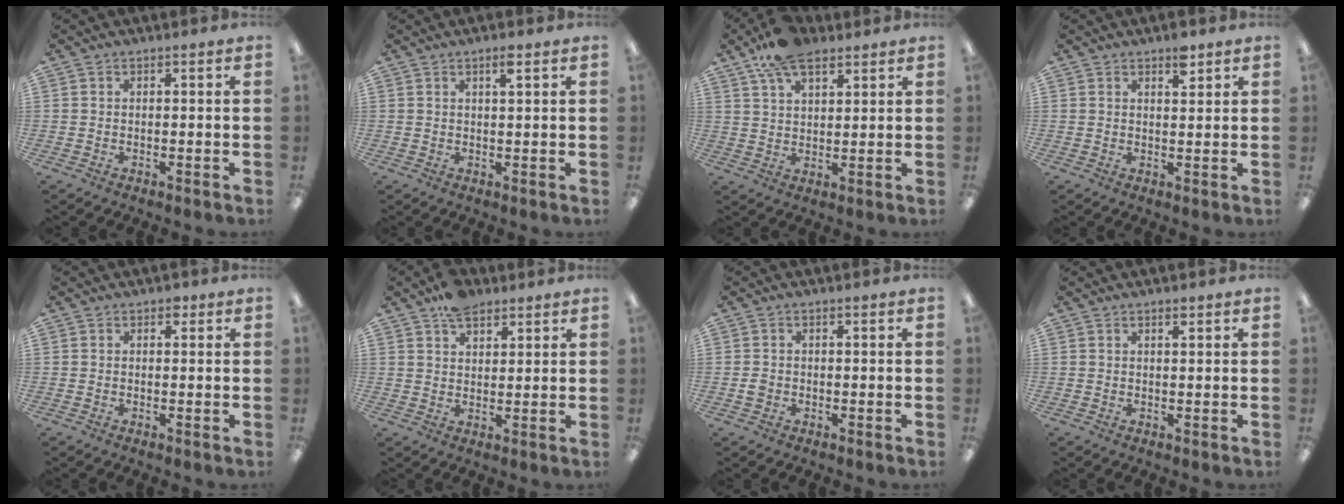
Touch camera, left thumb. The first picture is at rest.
{"total": 2.7, "force": [1.7, 0.4, 2.0], "torque": [-0.036, -0.001, 0.026]}
{"total": 10.6, "force": [7.4, 4.7, 6.1], "torque": [-0.116, -0.022, 0.137]}
{"total": 4.0, "force": [2.7, 1.5, 2.5], "torque": [-0.022, -0.013, 0.041]}
{"total": 1.2, "force": [0.6, 0.8, 0.6], "torque": [-0.004, -0.001, 0.010]}
{"total": 6.3, "force": [4.7, 3.2, 2.7], "torque": [-0.040, -0.021, 0.084]}
{"total": 1.4, "force": [-0.3, 1.2, 0.6], "torque": [-0.012, 0.004, -0.008]}
{"total": 1.3, "force": [1.0, 0.2, 0.7], "torque": [-0.016, 0.000, 0.018]}